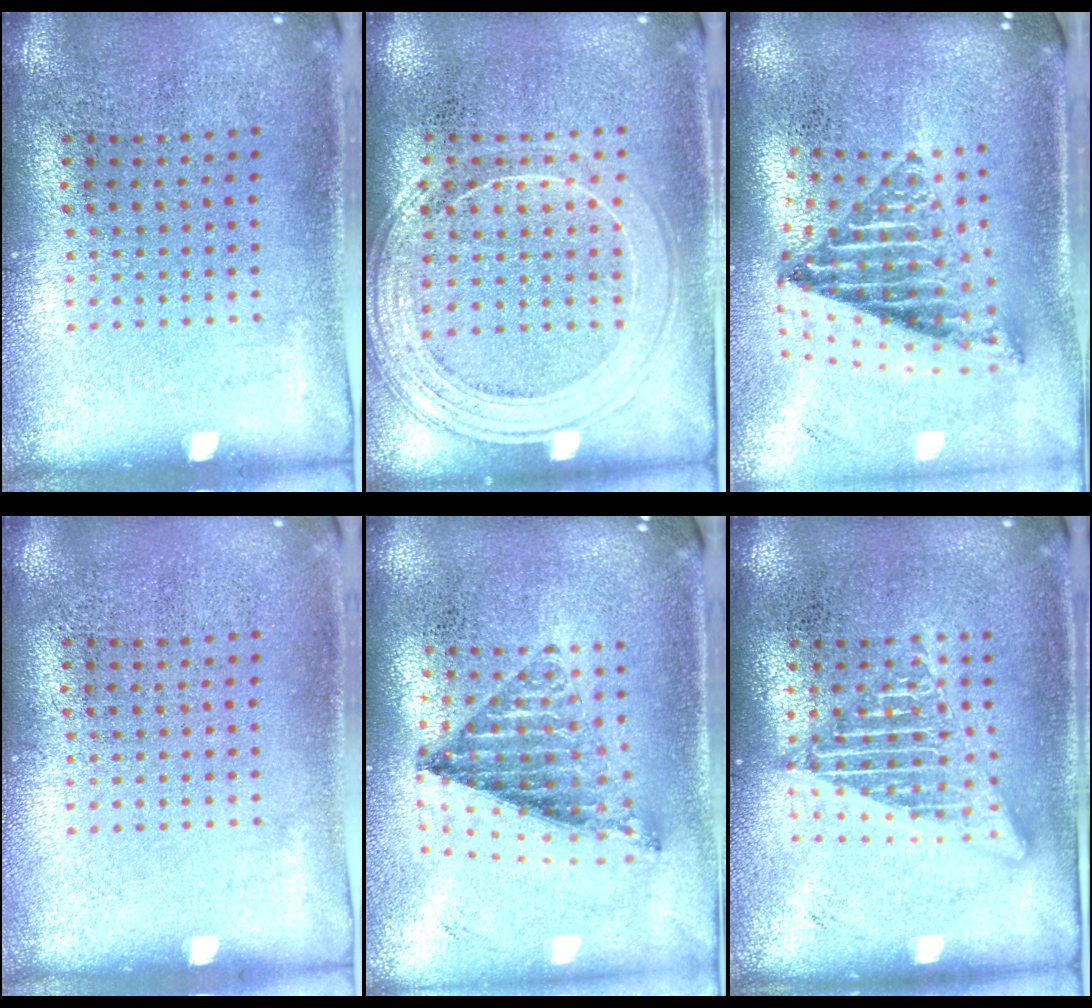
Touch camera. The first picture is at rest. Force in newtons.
{"total": 1.6, "press": 1.5, "slide": 0.4}
{"total": 1.7, "press": 1.4, "slide": 1.0}
{"total": 0.0}
{"total": 1.0, "press": 1.0, "slide": 0.2}
{"total": 2.6, "press": 2.6, "slide": 0.3}